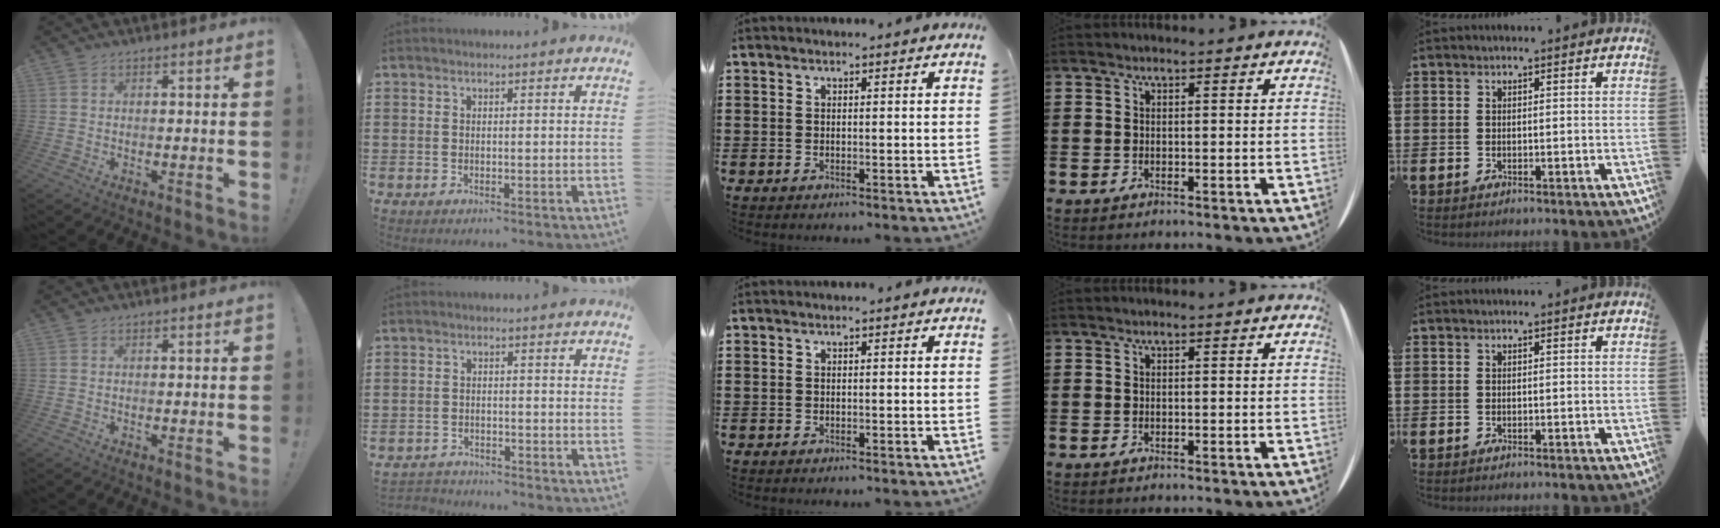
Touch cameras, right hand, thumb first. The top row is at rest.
{"index": {"total": 2.1, "force": [-2.0, 0.4, -0.2], "torque": [-0.003, 0.002, -0.047]}}